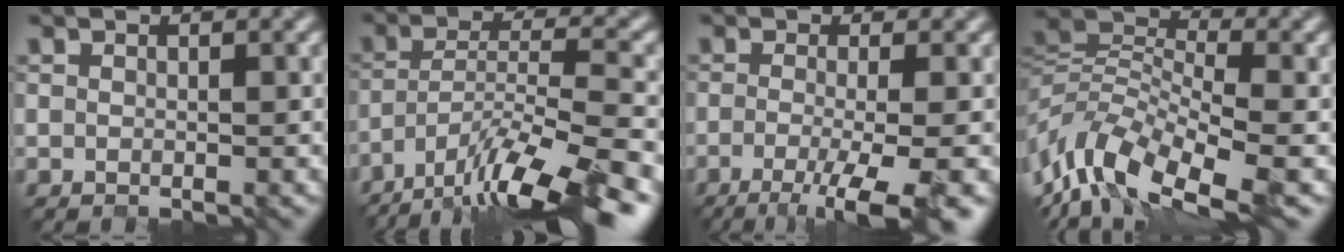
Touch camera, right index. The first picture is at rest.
{"total": 11.8, "force": [-8.3, 2.4, 8.0], "torque": [-0.133, 0.001, -0.146]}
{"total": 7.3, "force": [-3.0, 2.0, 6.4], "torque": [-0.079, -0.015, -0.045]}
{"total": 9.1, "force": [-4.0, 4.3, 7.0], "torque": [-0.134, -0.004, -0.088]}